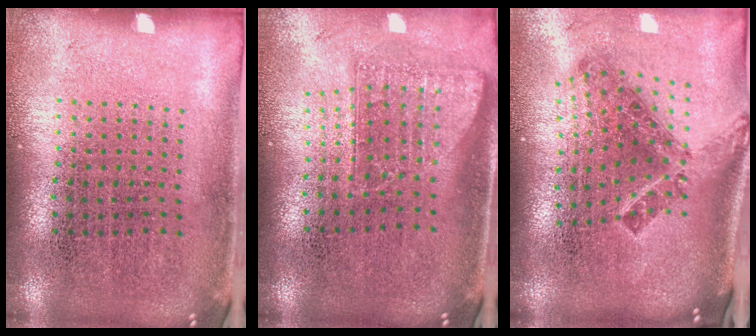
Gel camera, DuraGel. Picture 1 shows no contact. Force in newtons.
{"total": 1.7, "press": 1.2, "slide": 1.1}
{"total": 2.0, "press": 1.4, "slide": 1.4}